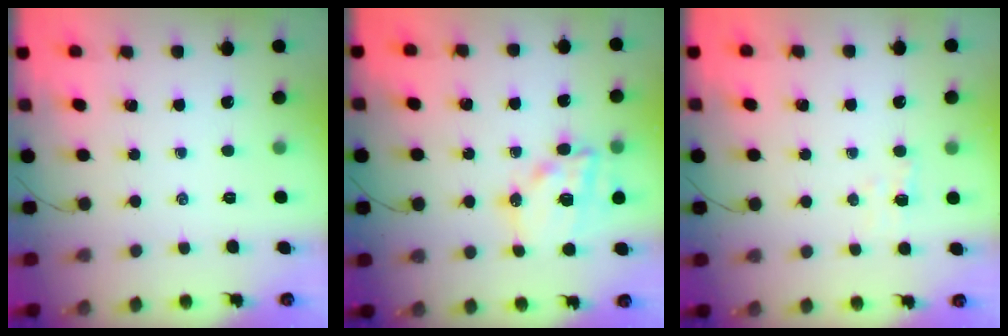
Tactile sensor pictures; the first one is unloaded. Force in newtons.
{"total": 13.8, "press": 13.5, "slide": 3.1}
{"total": 3.6, "press": 3.4, "slide": 1.1}